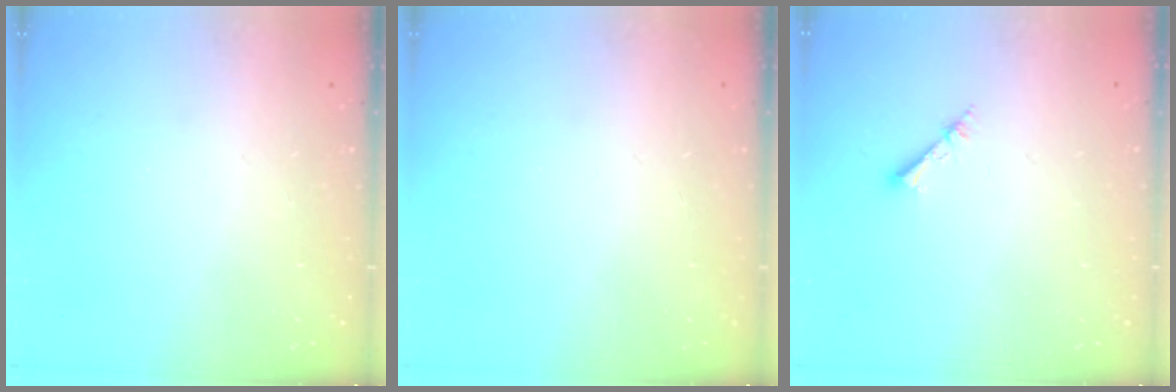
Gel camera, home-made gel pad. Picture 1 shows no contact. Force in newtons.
{"total": 0.0}
{"total": 2.1, "press": 2.1, "slide": 0.3}